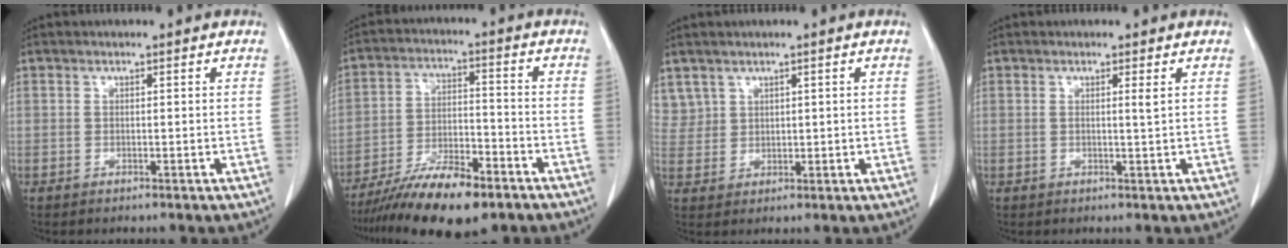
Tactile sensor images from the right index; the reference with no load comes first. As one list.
[{"total": 13.5, "force": [-9.8, 3.4, 8.6], "torque": [-0.149, -0.011, -0.170]}, {"total": 3.7, "force": [2.5, 2.8, 0.1], "torque": [0.006, 0.007, 0.057]}, {"total": 1.0, "force": [0.4, -0.3, 0.9], "torque": [-0.020, -0.003, 0.006]}]